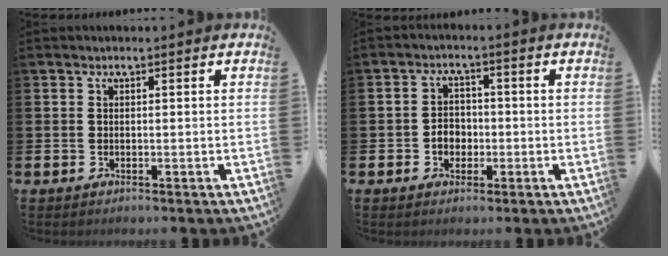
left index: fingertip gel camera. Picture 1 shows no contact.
{"total": 3.0, "force": [-0.9, 2.5, 1.5], "torque": [-0.025, 0.003, -0.022]}